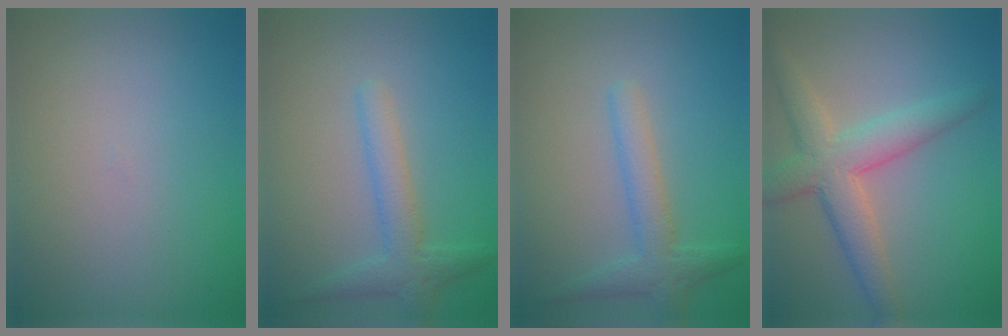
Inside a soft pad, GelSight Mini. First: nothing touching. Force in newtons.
{"total": 2.8, "press": 2.8, "slide": 0.1}
{"total": 2.8, "press": 2.8, "slide": 0.1}
{"total": 5.5, "press": 5.5, "slide": 0.2}